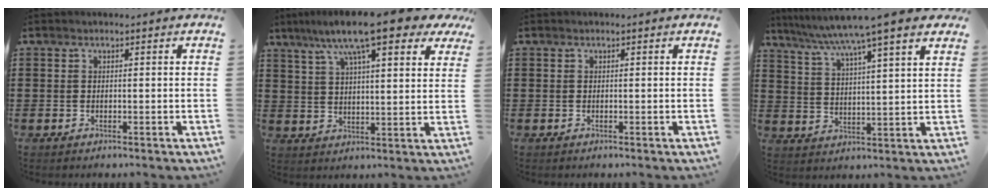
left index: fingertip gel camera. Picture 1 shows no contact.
{"total": 13.0, "force": [9.0, 2.4, 9.1], "torque": [-0.184, -0.013, 0.152]}
{"total": 0.0}
{"total": 7.6, "force": [6.1, -0.7, 4.4], "torque": [-0.106, -0.033, 0.099]}